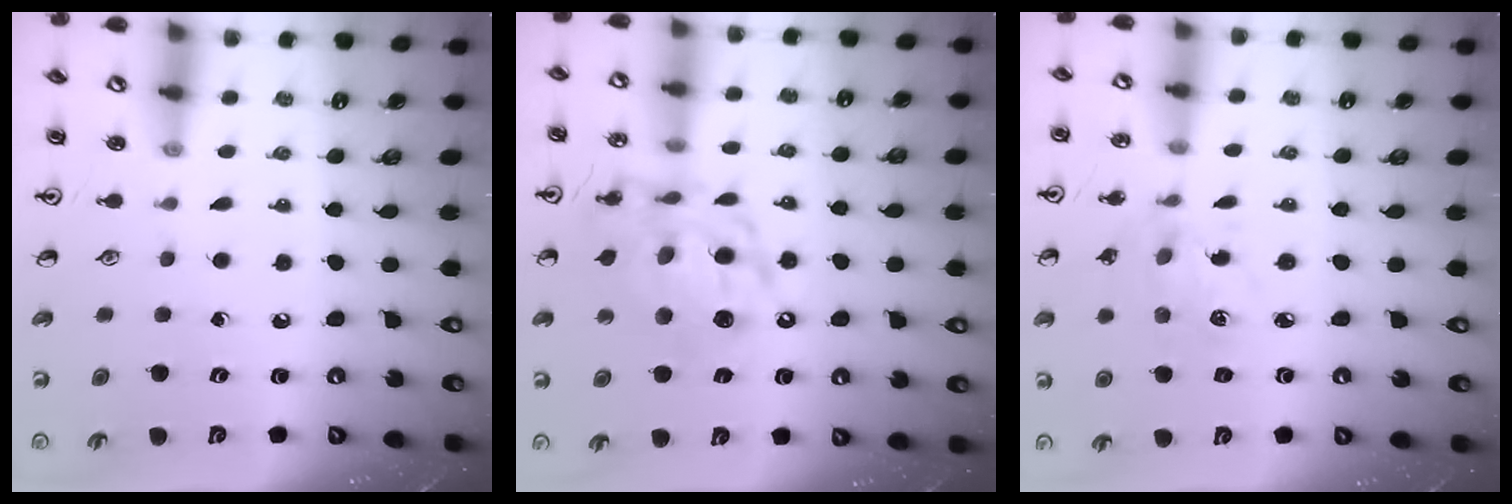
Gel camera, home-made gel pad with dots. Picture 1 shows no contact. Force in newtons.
{"total": 13.5, "press": 13.5, "slide": 1.1}
{"total": 2.1, "press": 2.1, "slide": 0.4}